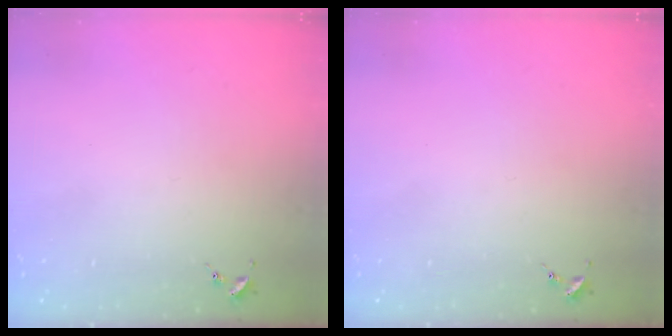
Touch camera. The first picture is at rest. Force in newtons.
{"total": 0.0}